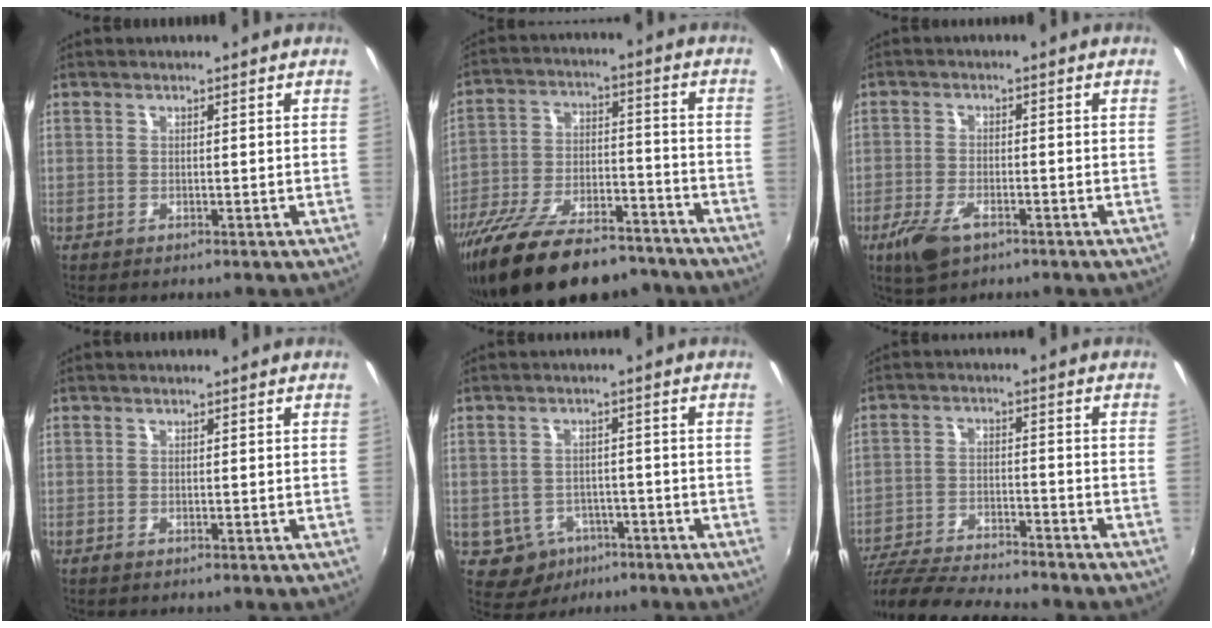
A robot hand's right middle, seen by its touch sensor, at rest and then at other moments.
{"total": 22.4, "force": [-17.4, 8.2, 11.4], "torque": [-0.214, -0.019, -0.263]}
{"total": 6.8, "force": [-4.1, 3.1, 4.5], "torque": [-0.114, -0.017, -0.075]}
{"total": 0.0}
{"total": 6.9, "force": [-3.7, 5.6, 1.9], "torque": [-0.052, 0.006, -0.039]}
{"total": 17.2, "force": [-15.1, 2.3, 7.9], "torque": [-0.168, -0.034, -0.250]}